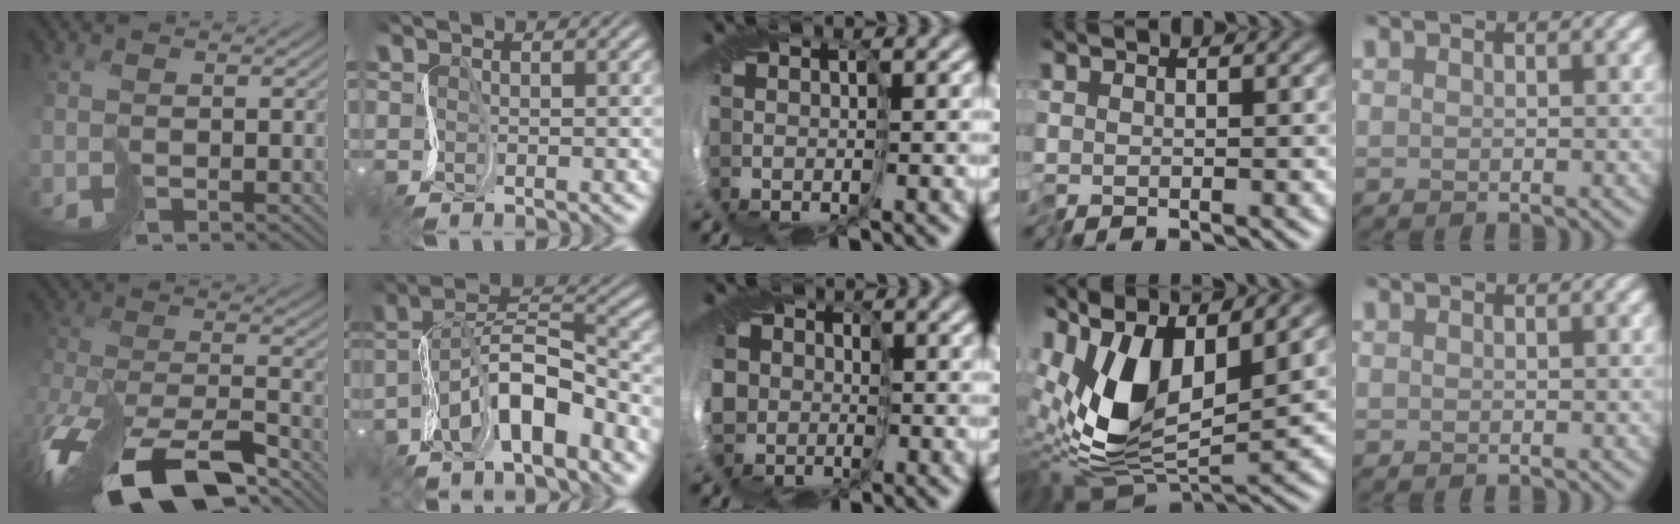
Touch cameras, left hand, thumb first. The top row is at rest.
{"thumb": {"total": 16.5, "force": [-11.0, 7.2, 10.0], "torque": [-0.247, -0.055, -0.163]}, "index": {"total": 6.2, "force": [-4.4, 1.6, 4.0], "torque": [-0.086, 0.025, -0.085]}, "middle": {"total": 4.2, "force": [-1.2, 3.8, 1.4], "torque": [-0.017, -0.010, -0.047]}, "ring": {"total": 10.9, "force": [1.0, 5.2, 9.6], "torque": [-0.203, -0.007, 0.012]}}